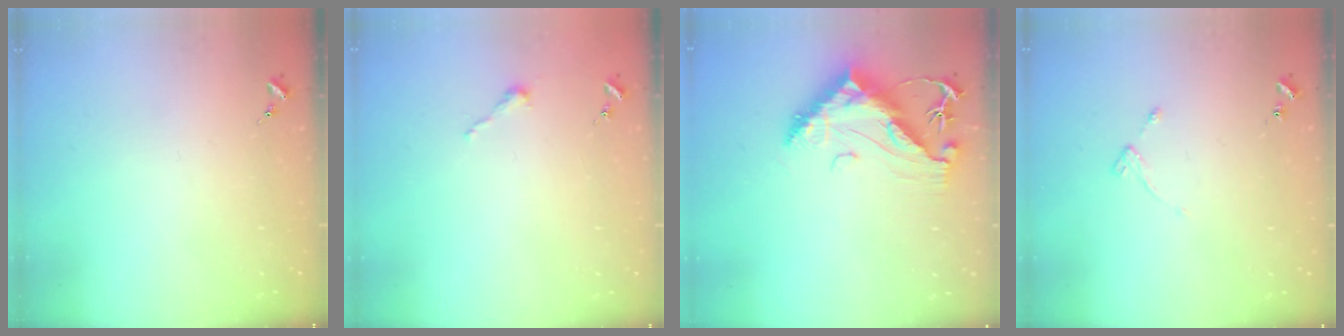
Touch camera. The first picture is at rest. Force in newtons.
{"total": 2.5, "press": 2.5, "slide": 0.2}
{"total": 13.3, "press": 13.2, "slide": 1.3}
{"total": 4.3, "press": 4.2, "slide": 0.6}